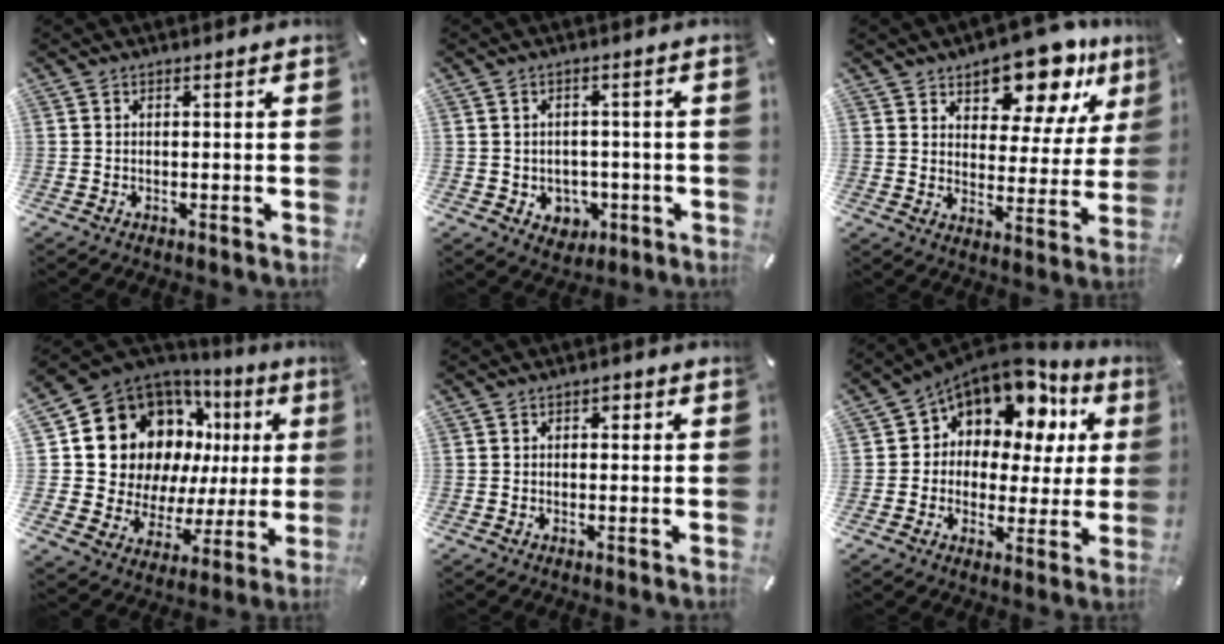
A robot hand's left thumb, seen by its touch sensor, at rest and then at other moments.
{"total": 4.7, "force": [-0.5, 4.5, 1.3], "torque": [-0.014, 0.004, -0.009]}
{"total": 14.8, "force": [11.8, 6.6, 6.0], "torque": [-0.089, -0.090, 0.206]}
{"total": 18.7, "force": [7.9, 14.6, 8.6], "torque": [-0.140, -0.059, 0.167]}
{"total": 1.3, "force": [0.2, 1.1, 0.6], "torque": [-0.006, 0.005, -0.001]}
{"total": 11.4, "force": [7.3, 7.6, 4.3], "torque": [-0.080, -0.066, 0.128]}